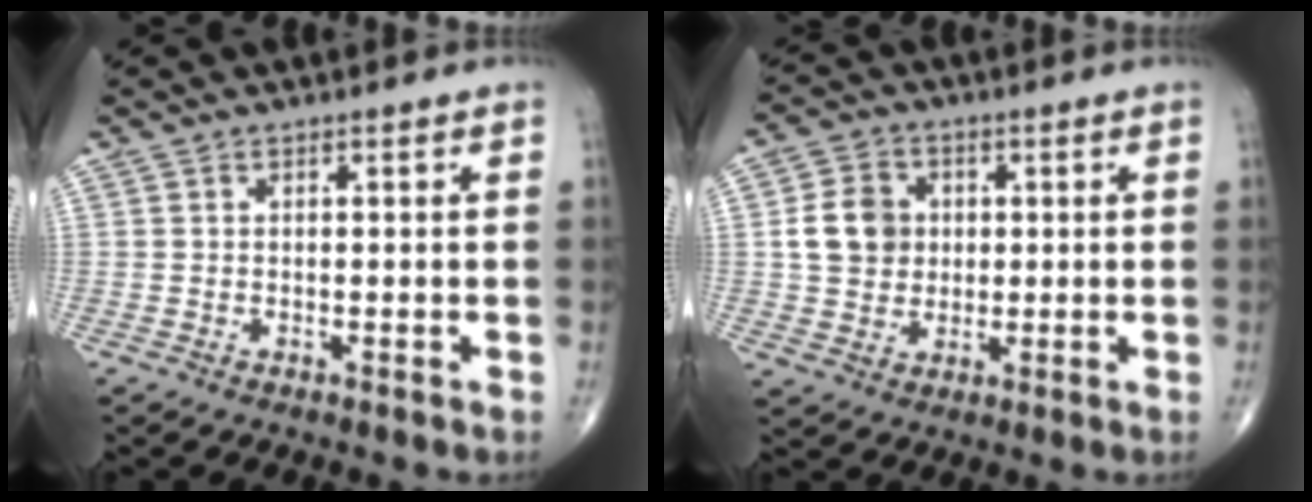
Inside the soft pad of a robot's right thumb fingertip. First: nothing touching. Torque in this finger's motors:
{"motor_torque": [0.85, 1.63, 0.46, -0.27, 0.08]}